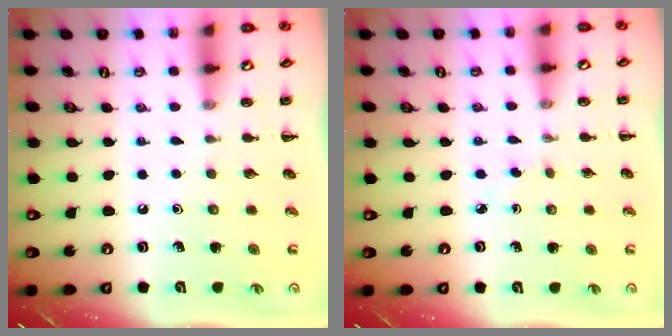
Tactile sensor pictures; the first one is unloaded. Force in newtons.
{"total": 1.7, "press": 1.5, "slide": 0.8}